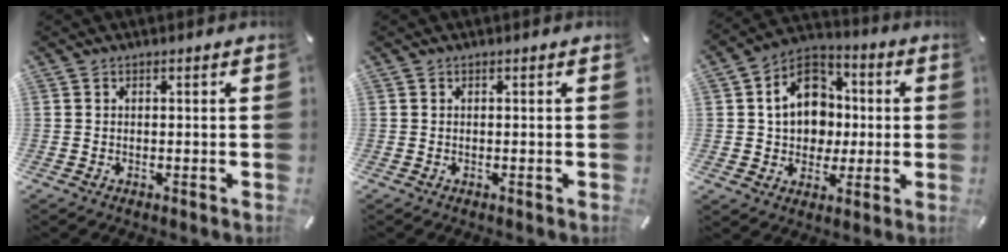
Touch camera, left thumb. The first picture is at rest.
{"total": 0.0}
{"total": 13.6, "force": [0.5, 11.8, 6.9], "torque": [-0.118, 0.015, 0.014]}